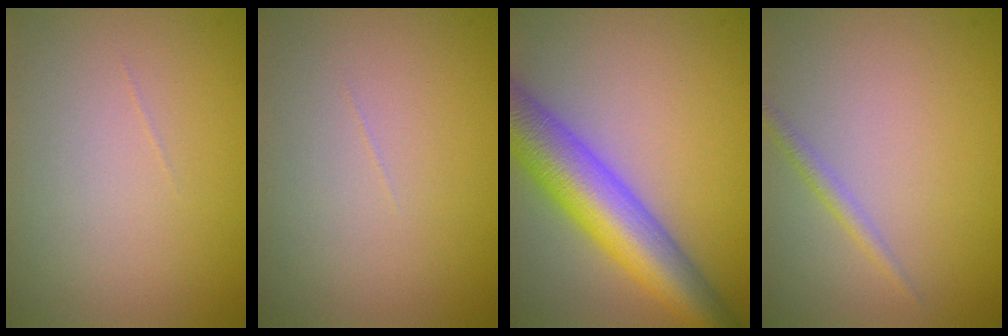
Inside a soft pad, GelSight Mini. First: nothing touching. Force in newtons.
{"total": 0.0}
{"total": 8.8, "press": 8.8, "slide": 0.3}
{"total": 1.2, "press": 1.2, "slide": 0.1}